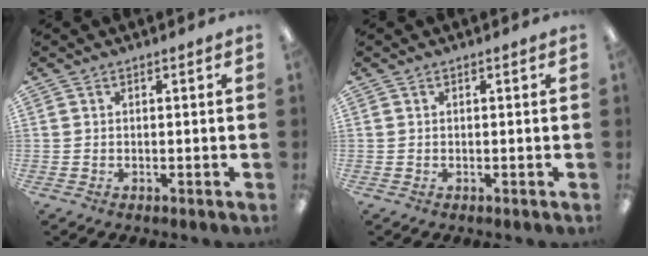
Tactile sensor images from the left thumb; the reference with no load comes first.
{"total": 0.0}